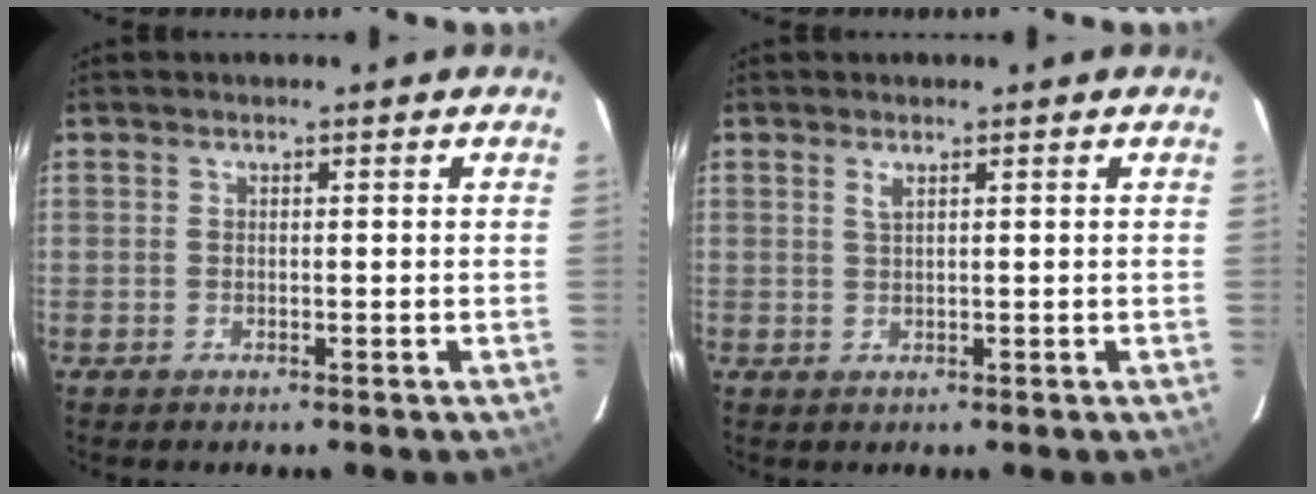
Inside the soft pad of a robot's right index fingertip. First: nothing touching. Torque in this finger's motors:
{"motor_torque": [0.20, 0.10, 0.15, 0.02]}